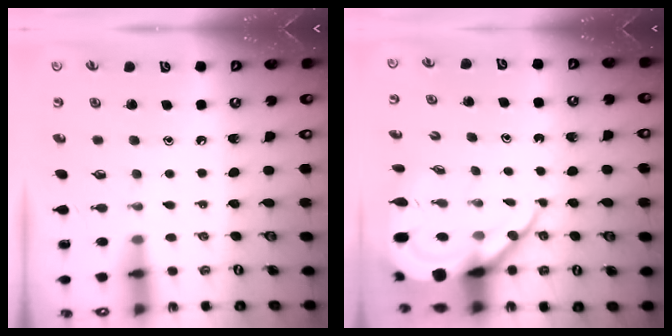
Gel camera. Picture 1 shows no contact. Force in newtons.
{"total": 11.2, "press": 11.1, "slide": 1.2}